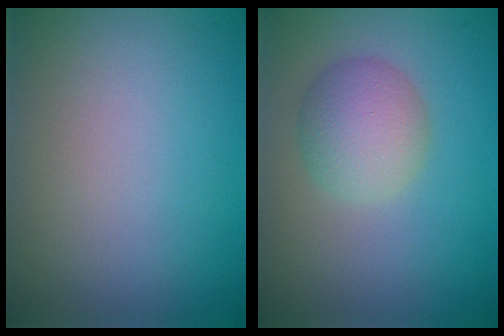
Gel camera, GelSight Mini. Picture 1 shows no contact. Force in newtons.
{"total": 3.8, "press": 3.8, "slide": 0.1}